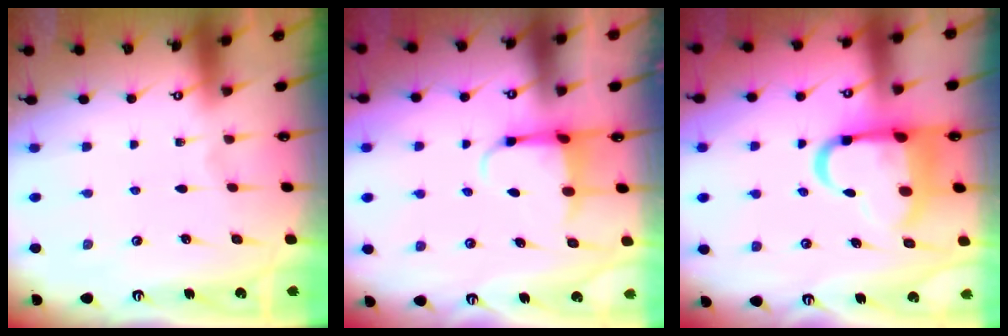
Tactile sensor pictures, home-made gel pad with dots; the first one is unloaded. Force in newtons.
{"total": 3.9, "press": 3.7, "slide": 1.0}
{"total": 13.7, "press": 13.5, "slide": 2.6}